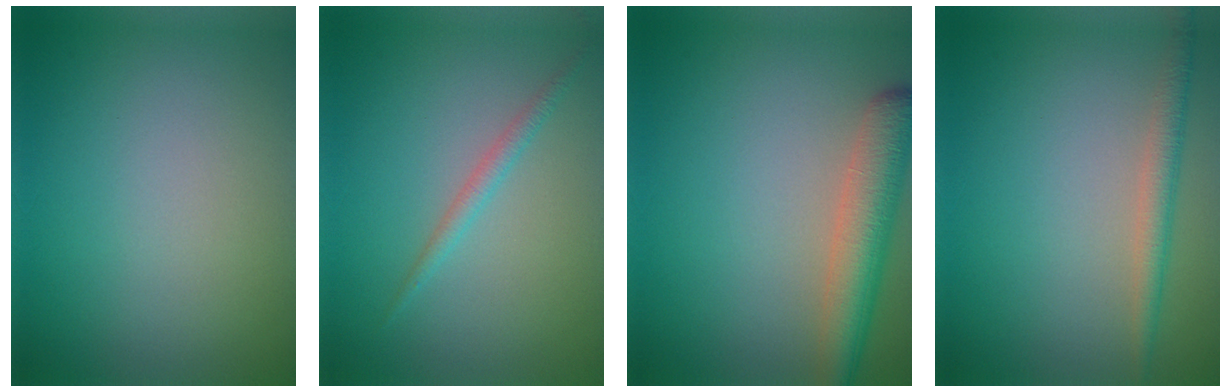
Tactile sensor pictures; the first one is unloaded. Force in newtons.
{"total": 1.3, "press": 1.3, "slide": 0.0}
{"total": 5.1, "press": 5.1, "slide": 0.3}
{"total": 2.2, "press": 2.2, "slide": 0.0}